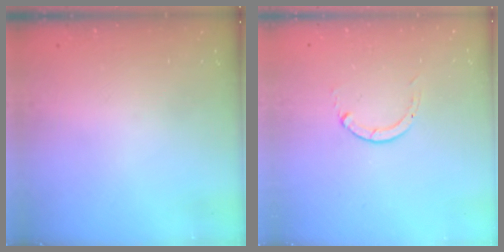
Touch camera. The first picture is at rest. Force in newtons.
{"total": 0.0}